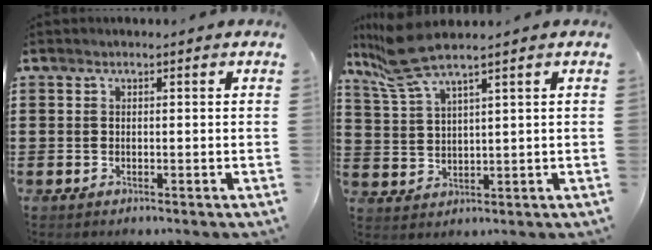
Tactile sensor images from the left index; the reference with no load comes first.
{"total": 7.1, "force": [5.3, 0.7, 4.7], "torque": [-0.122, -0.013, 0.093]}